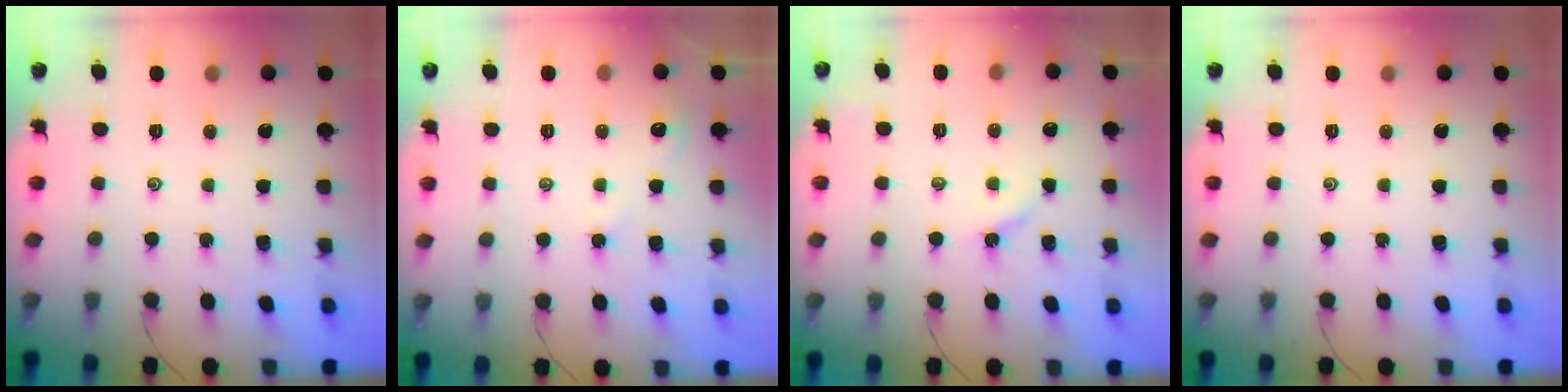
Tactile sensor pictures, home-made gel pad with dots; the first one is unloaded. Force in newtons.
{"total": 2.2, "press": 2.2, "slide": 0.4}
{"total": 2.5, "press": 2.5, "slide": 0.3}
{"total": 0.0}